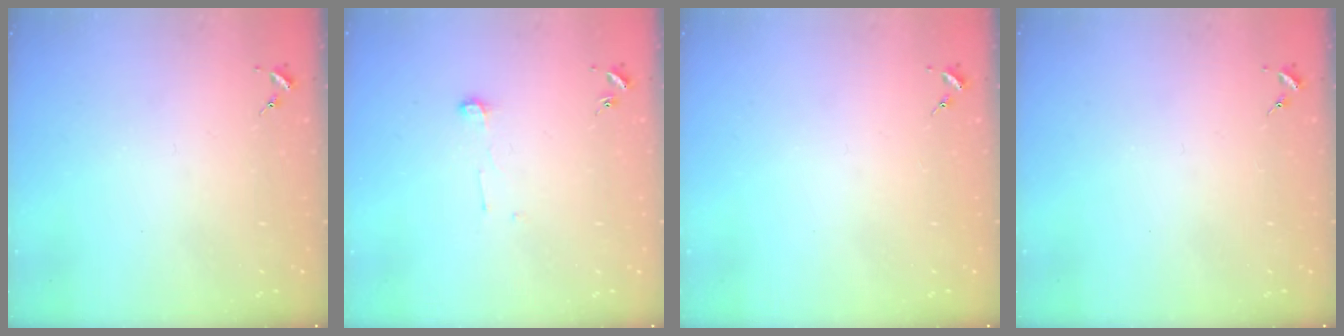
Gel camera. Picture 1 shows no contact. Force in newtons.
{"total": 3.6, "press": 3.6, "slide": 0.3}
{"total": 0.0}
{"total": 0.0}